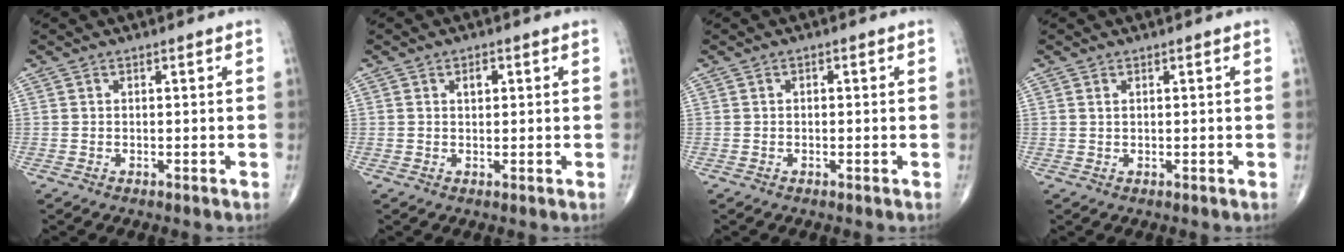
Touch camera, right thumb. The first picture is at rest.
{"total": 1.8, "force": [0.6, 1.1, 1.3], "torque": [-0.016, -0.001, 0.009]}
{"total": 0.5, "force": [0.0, 0.4, 0.4], "torque": [-0.002, 0.001, -0.001]}
{"total": 0.6, "force": [0.4, 0.3, 0.4], "torque": [-0.009, 0.003, 0.009]}